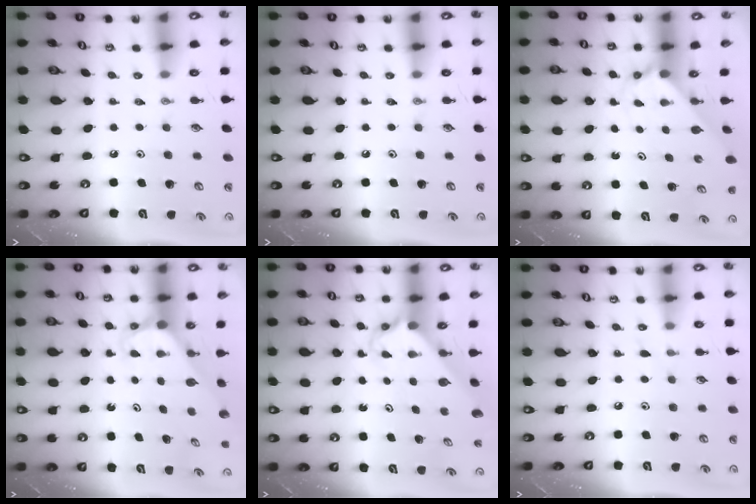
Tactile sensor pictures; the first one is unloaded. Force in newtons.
{"total": 0.0}
{"total": 2.0, "press": 2.0, "slide": 0.2}
{"total": 3.2, "press": 3.2, "slide": 0.2}
{"total": 2.5, "press": 2.5, "slide": 0.2}
{"total": 4.2, "press": 4.2, "slide": 0.4}